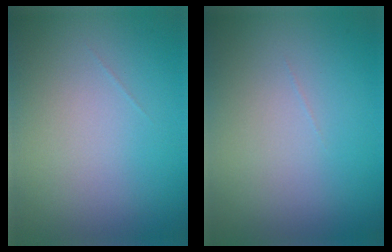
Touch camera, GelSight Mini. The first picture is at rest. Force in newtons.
{"total": 0.0}